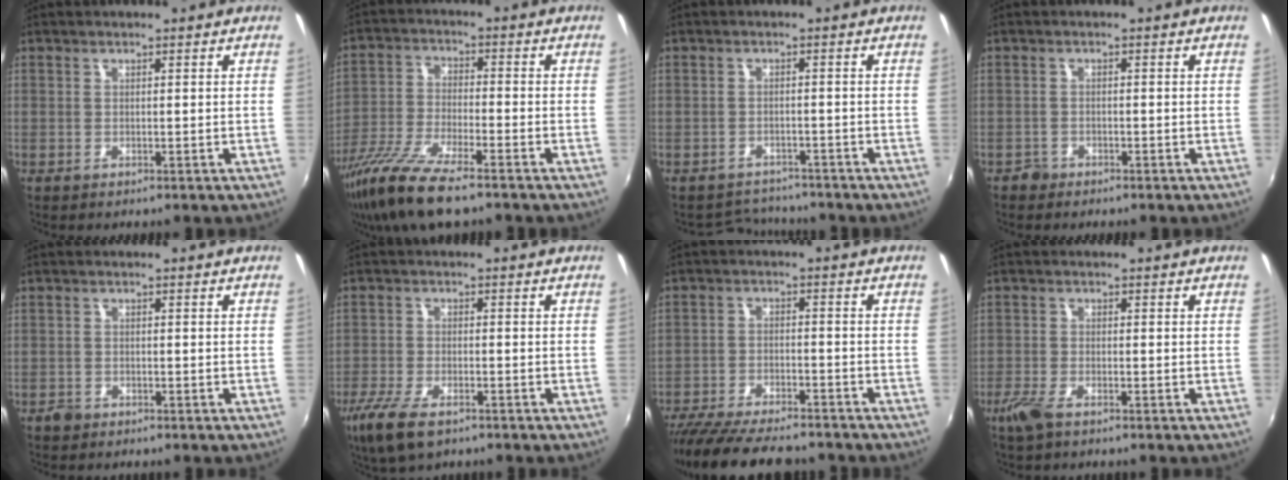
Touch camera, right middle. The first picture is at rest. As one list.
[{"total": 13.6, "force": [-10.1, 2.3, 8.9], "torque": [-0.192, -0.037, -0.194]}, {"total": 4.6, "force": [-4.4, 1.5, -0.4], "torque": [-0.007, 0.011, -0.071]}, {"total": 1.6, "force": [-1.3, 1.0, -0.1], "torque": [-0.002, 0.002, -0.024]}, {"total": 1.6, "force": [-1.3, 1.0, 0.3], "torque": [-0.007, -0.001, -0.022]}, {"total": 9.4, "force": [-6.2, 3.5, 6.1], "torque": [-0.151, -0.032, -0.117]}, {"total": 16.4, "force": [-14.1, 3.7, 7.5], "torque": [-0.155, -0.032, -0.220]}, {"total": 4.0, "force": [-2.8, 1.2, 2.6], "torque": [-0.069, -0.009, -0.058]}]